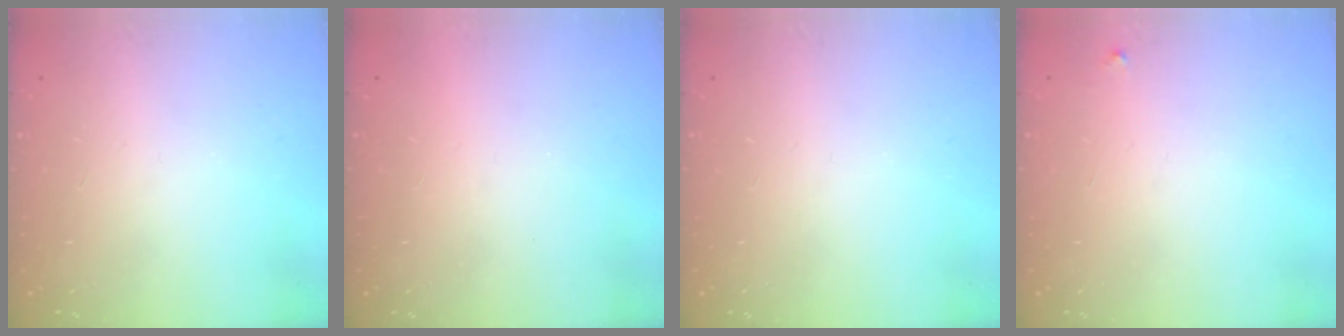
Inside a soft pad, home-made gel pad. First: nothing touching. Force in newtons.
{"total": 1.5, "press": 1.5, "slide": 0.1}
{"total": 0.0}
{"total": 2.3, "press": 2.3, "slide": 0.2}